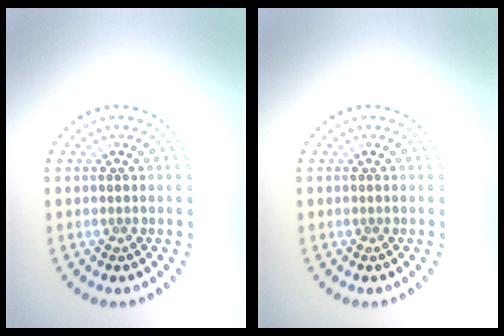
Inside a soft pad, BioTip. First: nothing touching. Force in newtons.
{"total": 0.0}